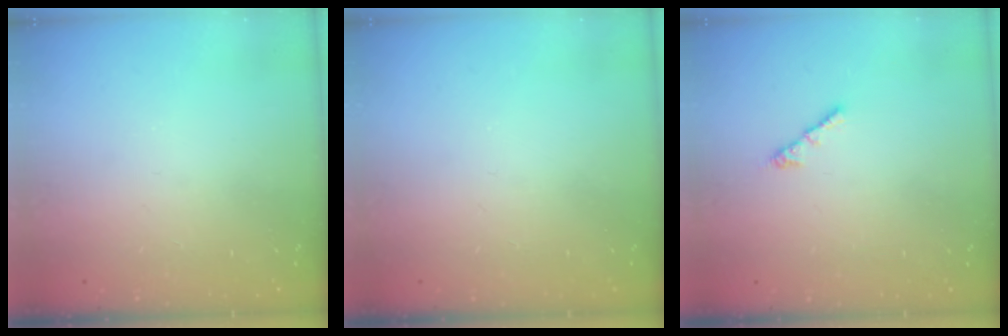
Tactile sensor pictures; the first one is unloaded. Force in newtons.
{"total": 0.0}
{"total": 3.1, "press": 3.0, "slide": 0.7}